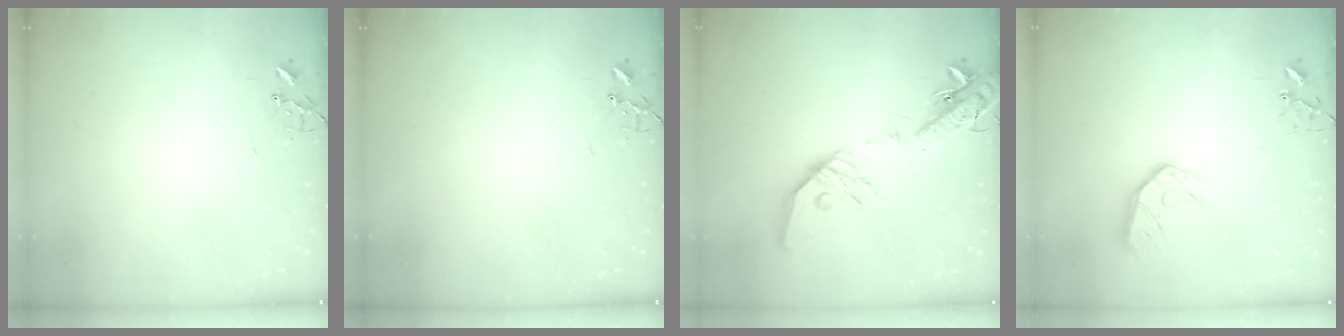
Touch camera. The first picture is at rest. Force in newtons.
{"total": 0.0}
{"total": 23.6, "press": 23.3, "slide": 3.8}
{"total": 11.3, "press": 11.2, "slide": 1.3}